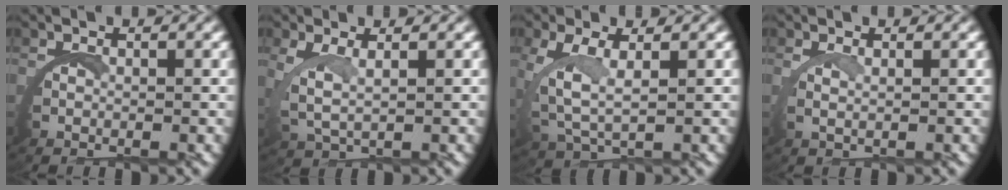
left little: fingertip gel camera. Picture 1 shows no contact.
{"total": 2.8, "force": [1.6, 1.0, 2.1], "torque": [-0.064, -0.006, 0.037]}
{"total": 3.5, "force": [1.5, 1.4, 2.9], "torque": [-0.084, -0.011, 0.038]}
{"total": 1.4, "force": [1.1, -0.4, 0.6], "torque": [-0.022, -0.001, 0.021]}